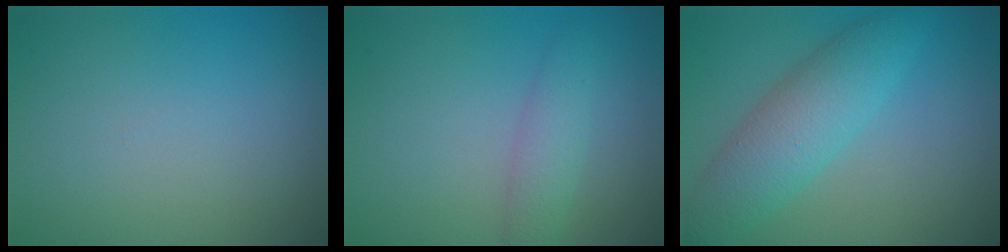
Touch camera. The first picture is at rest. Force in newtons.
{"total": 2.2, "press": 2.2, "slide": 0.0}
{"total": 5.1, "press": 5.1, "slide": 0.1}